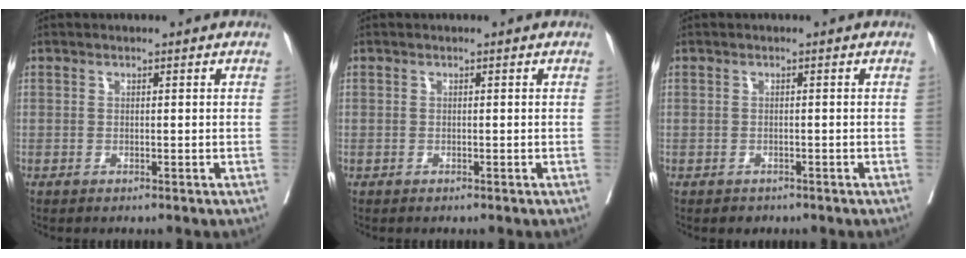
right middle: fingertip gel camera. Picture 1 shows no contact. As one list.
[{"total": 0.0}, {"total": 1.5, "force": [-1.2, 1.0, 0.2], "torque": [-0.006, 0.000, -0.016]}]